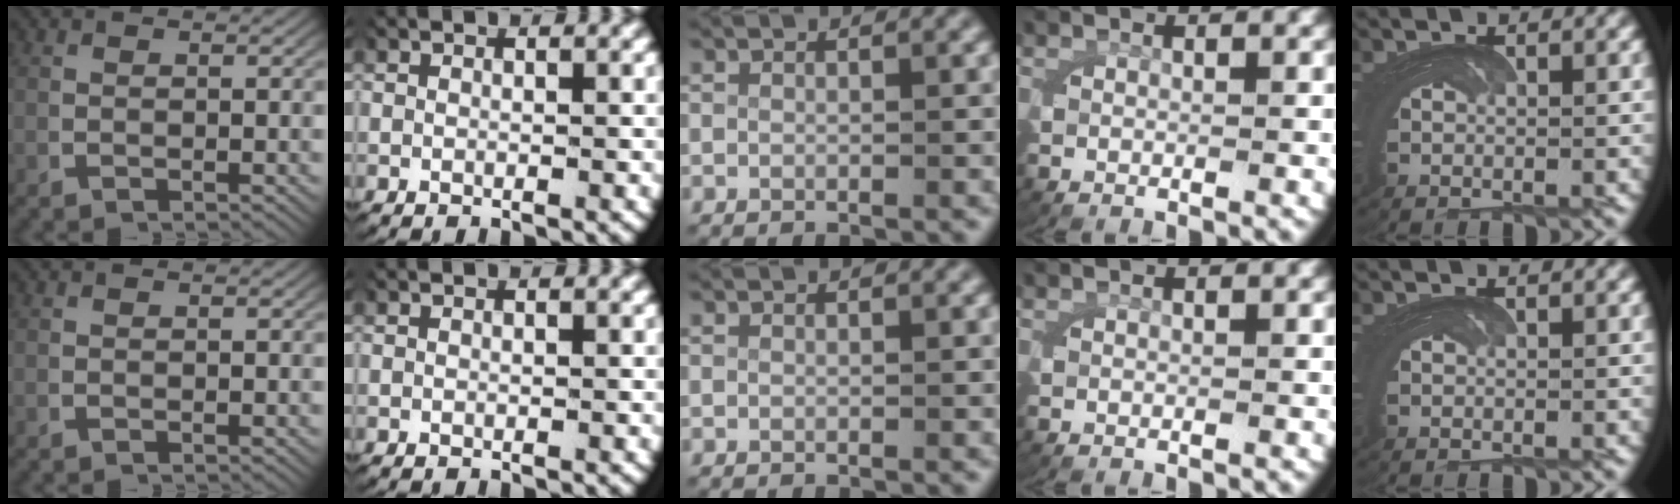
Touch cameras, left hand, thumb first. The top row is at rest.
{}